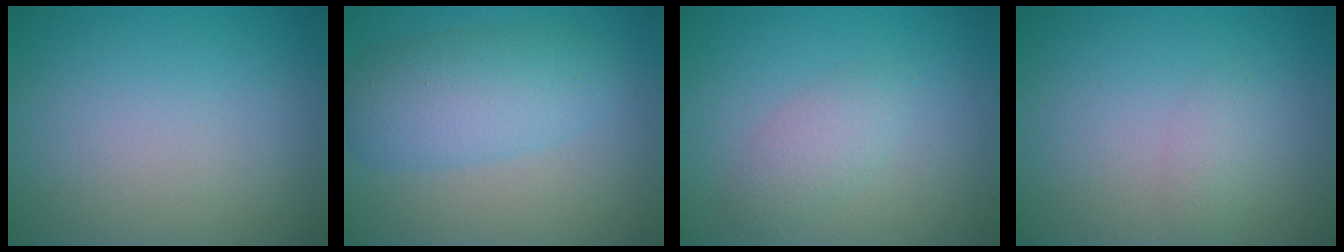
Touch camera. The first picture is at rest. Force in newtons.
{"total": 5.2, "press": 5.2, "slide": 0.1}
{"total": 2.1, "press": 2.1, "slide": 0.1}
{"total": 1.2, "press": 1.2, "slide": 0.1}